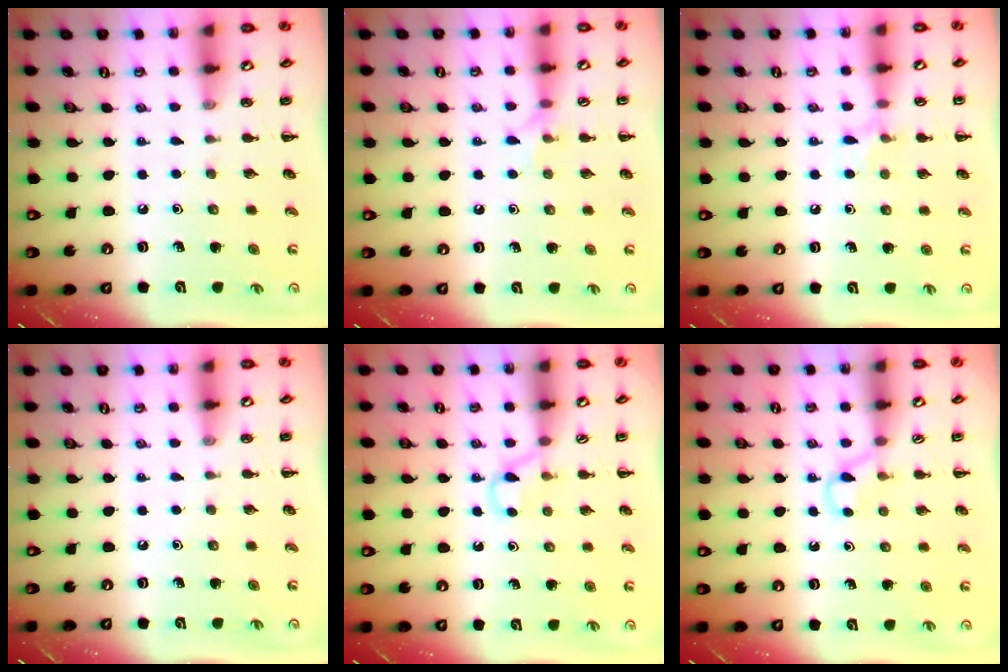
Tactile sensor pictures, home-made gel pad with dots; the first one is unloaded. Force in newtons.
{"total": 5.5, "press": 5.4, "slide": 0.9}
{"total": 5.7, "press": 5.4, "slide": 1.8}
{"total": 0.0}
{"total": 2.7, "press": 2.4, "slide": 1.1}
{"total": 2.7, "press": 2.4, "slide": 1.1}